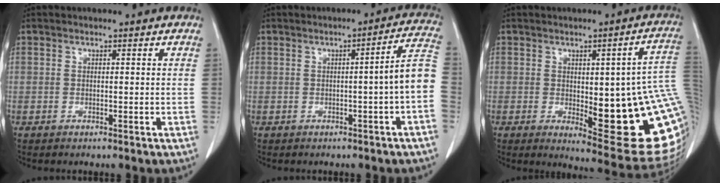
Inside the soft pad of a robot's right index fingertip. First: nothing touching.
{"total": 6.2, "force": [-1.1, -0.6, 6.0], "torque": [-0.067, 0.015, -0.017]}
{"total": 21.4, "force": [-0.7, 4.6, 20.8], "torque": [-0.183, 0.000, 0.009]}